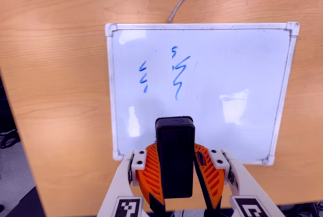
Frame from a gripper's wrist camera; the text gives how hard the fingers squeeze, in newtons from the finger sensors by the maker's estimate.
{"total": 7.5, "left": 8.0, "right": 6.9}